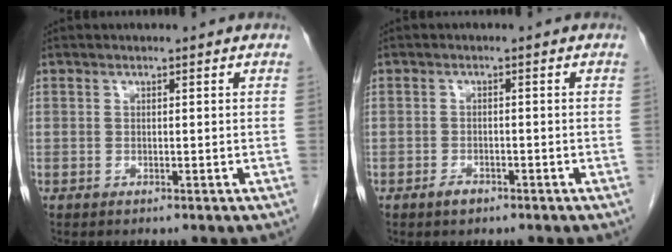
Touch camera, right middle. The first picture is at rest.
{"total": 1.7, "force": [-1.2, 0.8, 0.9], "torque": [-0.017, 0.002, -0.017]}